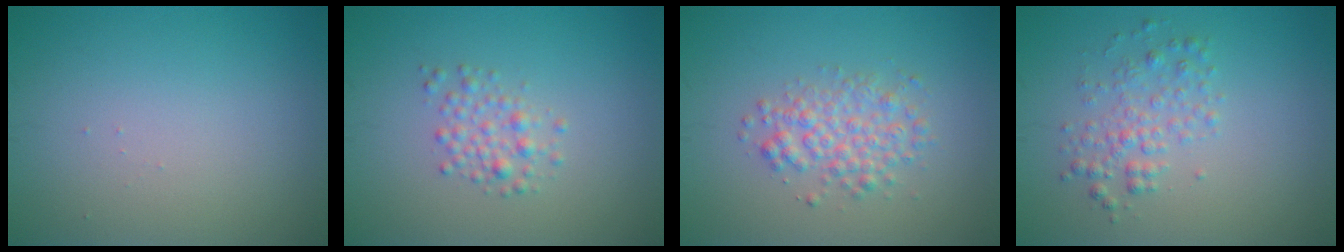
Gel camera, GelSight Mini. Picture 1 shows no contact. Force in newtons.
{"total": 1.9, "press": 1.9, "slide": 0.0}
{"total": 3.0, "press": 3.0, "slide": 0.1}
{"total": 2.4, "press": 2.4, "slide": 0.1}